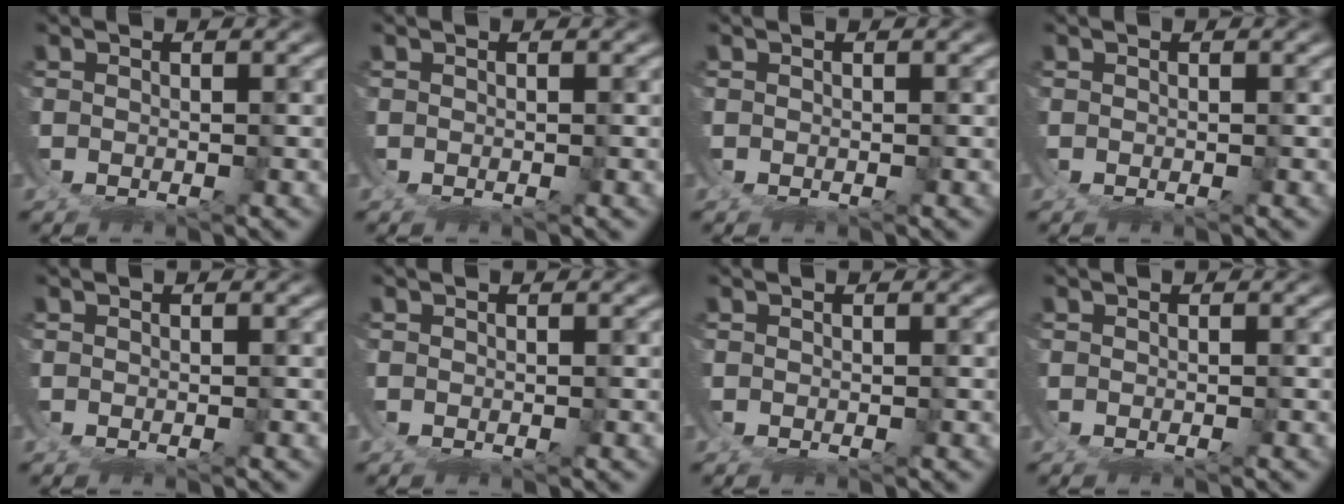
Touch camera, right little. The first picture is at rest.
{"total": 0.0}
{"total": 0.0}
{"total": 0.0}
{"total": 0.0}
{"total": 0.6, "force": [-0.2, 0.6, 0.1], "torque": [-0.010, -0.001, -0.004]}
{"total": 0.0}
{"total": 0.0}